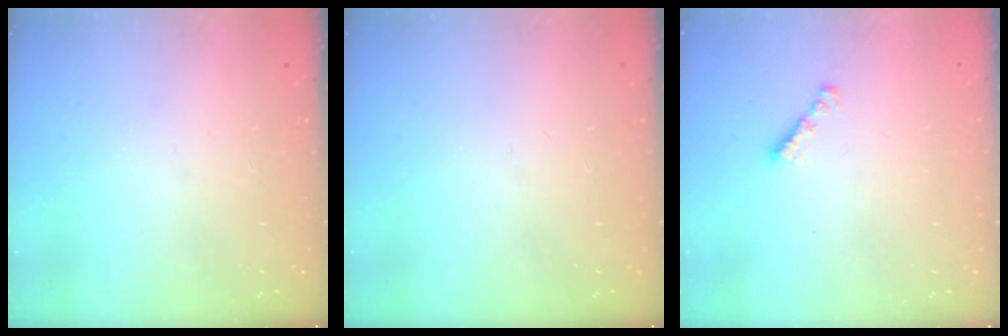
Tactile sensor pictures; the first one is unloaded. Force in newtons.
{"total": 0.0}
{"total": 1.9, "press": 1.9, "slide": 0.5}